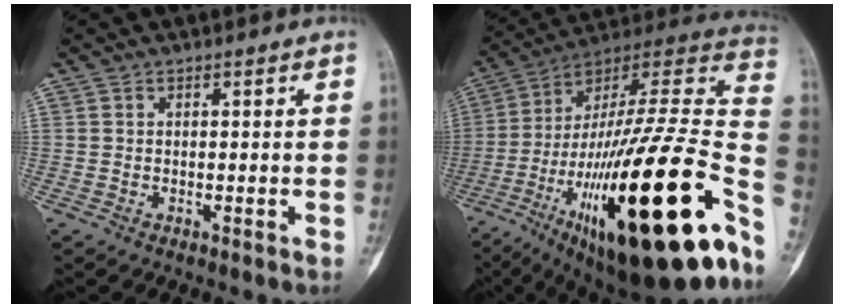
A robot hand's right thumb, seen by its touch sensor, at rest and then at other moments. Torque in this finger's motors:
{"motor_torque": [3.86, 1.15, 2.44, -0.33, 1.06]}